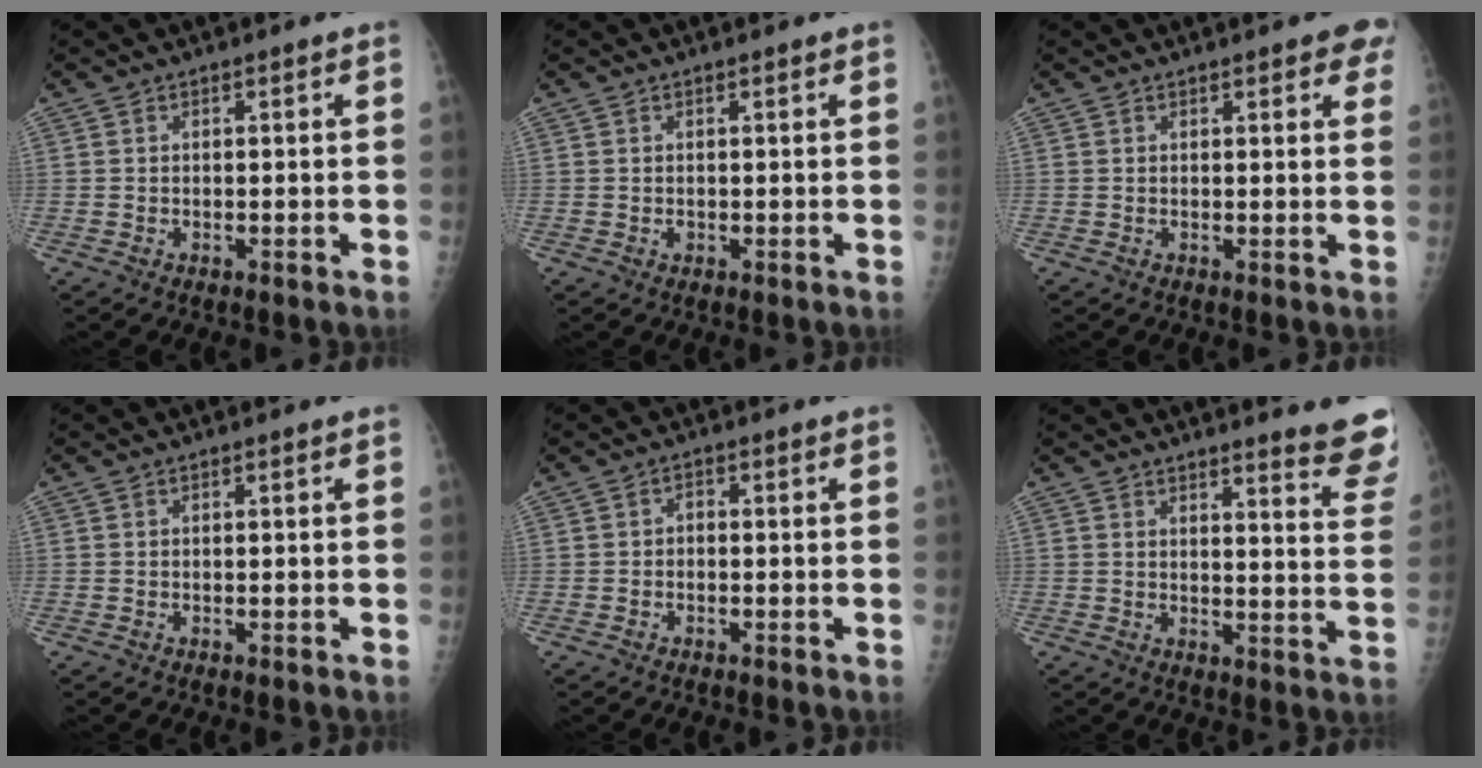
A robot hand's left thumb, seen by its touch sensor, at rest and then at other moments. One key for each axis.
{"total": 0.8, "fx": 0.3, "fy": 0.5, "fz": 0.5, "tx": -0.004, "ty": 0.000, "tz": 0.003}
{"total": 4.8, "fx": 3.0, "fy": 1.6, "fz": 3.3, "tx": -0.014, "ty": -0.002, "tz": 0.029}
{"total": 0.0}
{"total": 0.9, "fx": -0.4, "fy": 0.5, "fz": 0.5, "tx": -0.004, "ty": 0.002, "tz": -0.010}
{"total": 11.5, "fx": 10.2, "fy": 0.4, "fz": 5.2, "tx": -0.041, "ty": -0.098, "tz": 0.103}